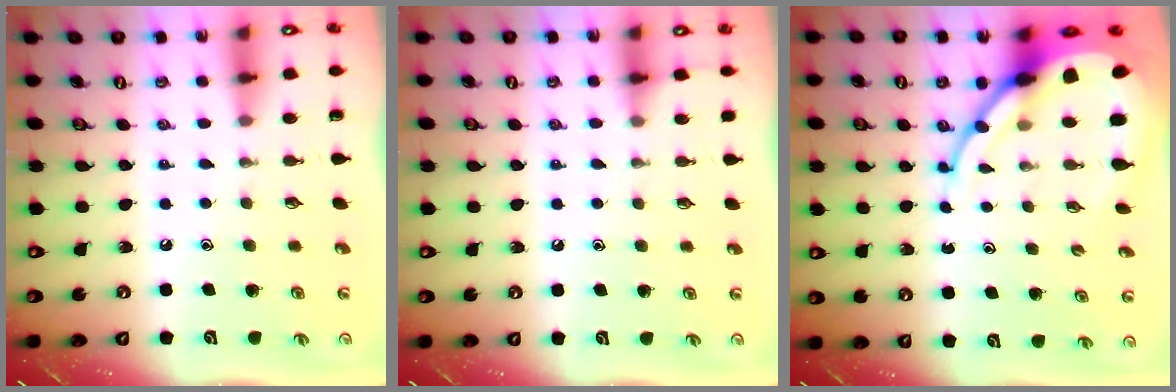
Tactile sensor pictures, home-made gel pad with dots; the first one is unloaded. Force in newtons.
{"total": 3.3, "press": 3.3, "slide": 0.4}
{"total": 12.5, "press": 12.4, "slide": 1.4}